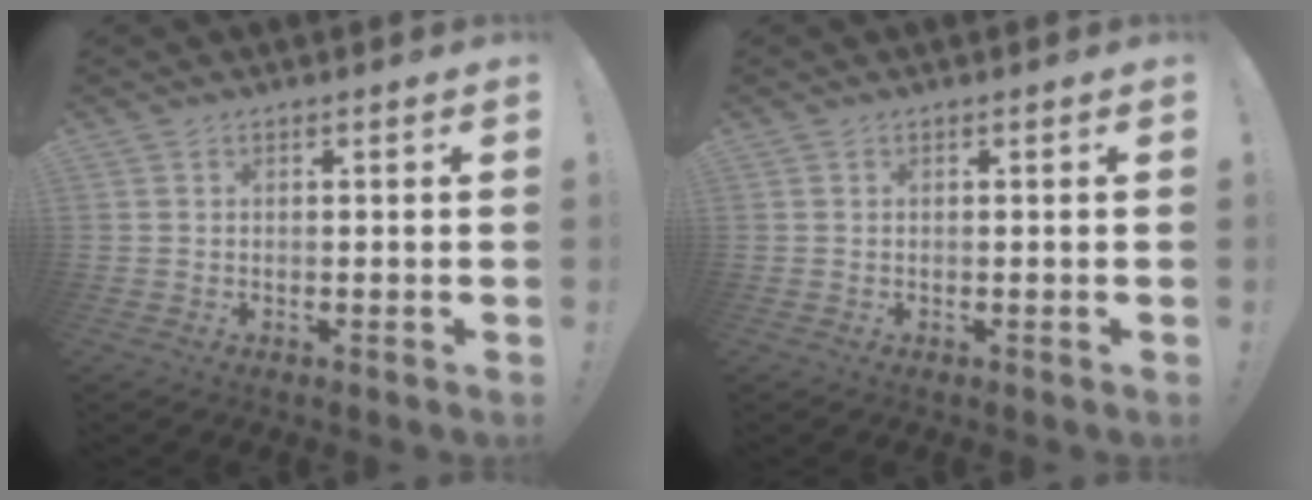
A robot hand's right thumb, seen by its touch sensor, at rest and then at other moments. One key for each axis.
{"total": 0.0}